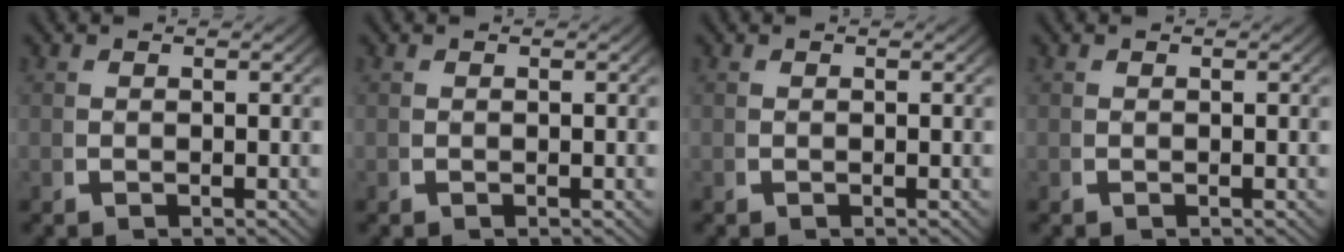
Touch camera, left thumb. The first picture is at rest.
{"total": 0.0}
{"total": 0.0}
{"total": 0.0}